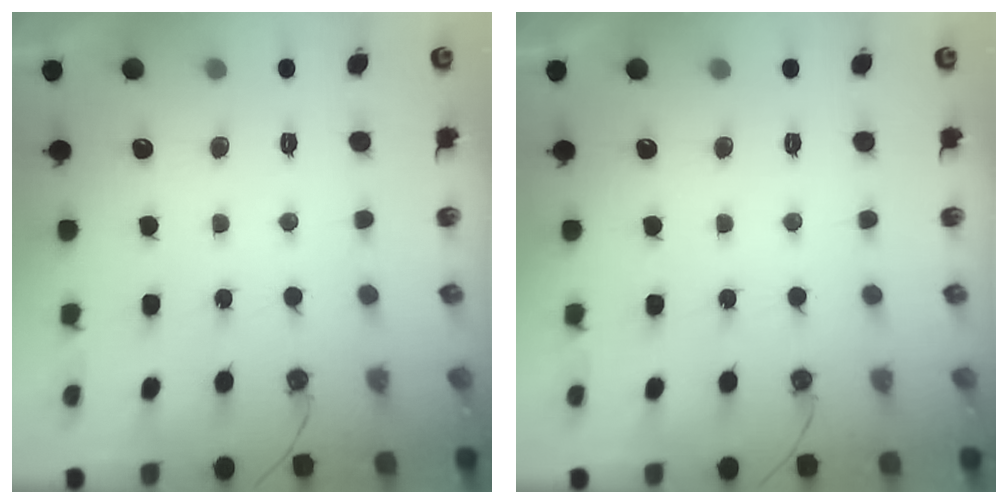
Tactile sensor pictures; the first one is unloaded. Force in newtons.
{"total": 0.0}